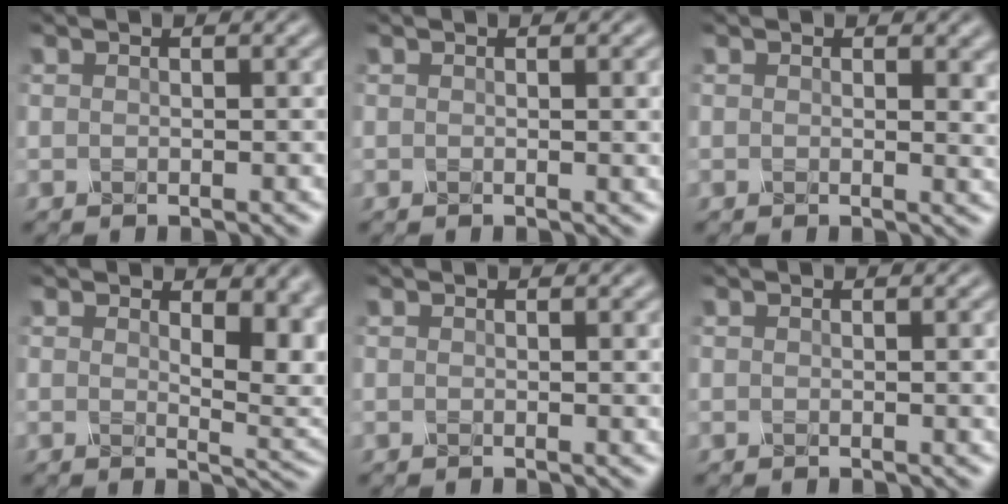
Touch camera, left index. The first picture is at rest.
{"total": 1.1, "force": [0.3, 0.1, 1.1], "torque": [-0.013, -0.004, 0.006]}
{"total": 2.1, "force": [0.8, 1.0, 1.7], "torque": [-0.018, -0.005, 0.010]}
{"total": 5.6, "force": [1.8, 2.9, 4.5], "torque": [-0.056, -0.013, 0.037]}
{"total": 0.7, "force": [0.2, 0.0, 0.7], "torque": [-0.008, -0.004, 0.005]}
{"total": 1.0, "force": [0.2, 0.1, 0.9], "torque": [-0.010, -0.004, 0.004]}